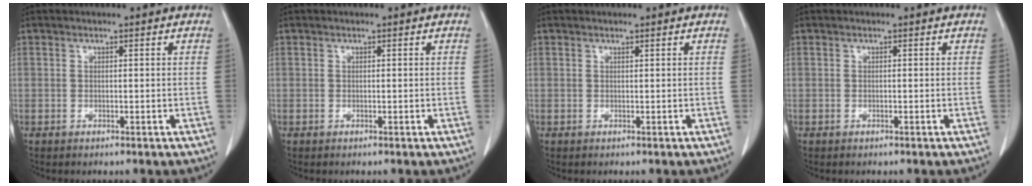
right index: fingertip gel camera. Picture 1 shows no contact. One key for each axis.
{"total": 0.0}
{"total": 0.0}
{"total": 0.0}